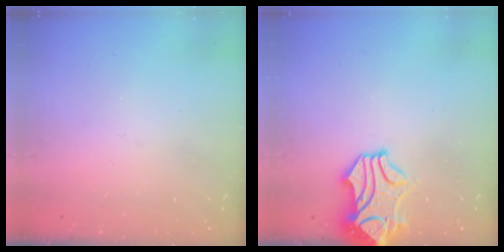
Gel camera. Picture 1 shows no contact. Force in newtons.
{"total": 2.4, "press": 2.1, "slide": 1.2}